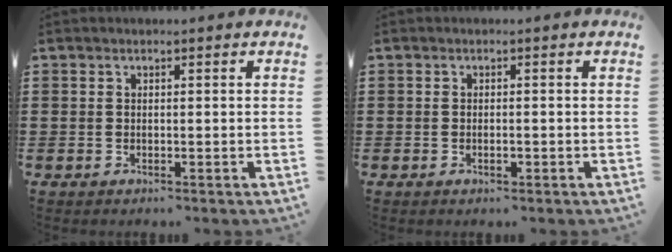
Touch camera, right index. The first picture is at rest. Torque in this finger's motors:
{"motor_torque": [0.04, 0.07, 0.02, 0.01]}